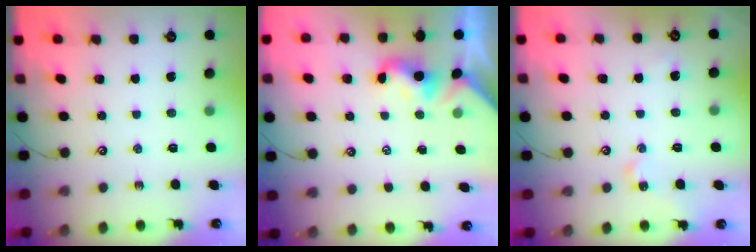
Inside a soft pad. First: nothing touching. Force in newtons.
{"total": 2.0, "press": 1.9, "slide": 0.4}
{"total": 2.3, "press": 2.3, "slide": 0.2}